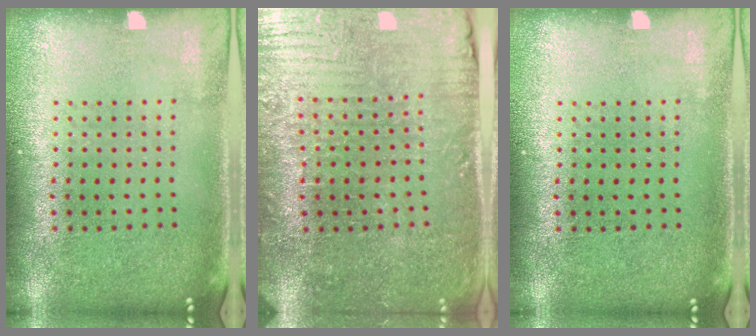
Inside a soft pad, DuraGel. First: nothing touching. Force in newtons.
{"total": 4.0, "press": 3.9, "slide": 0.6}
{"total": 0.0}